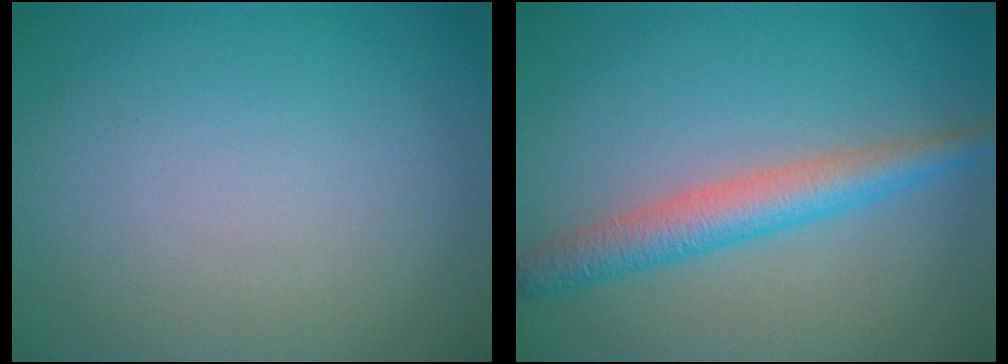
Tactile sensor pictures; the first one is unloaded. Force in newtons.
{"total": 4.0, "press": 4.0, "slide": 0.1}